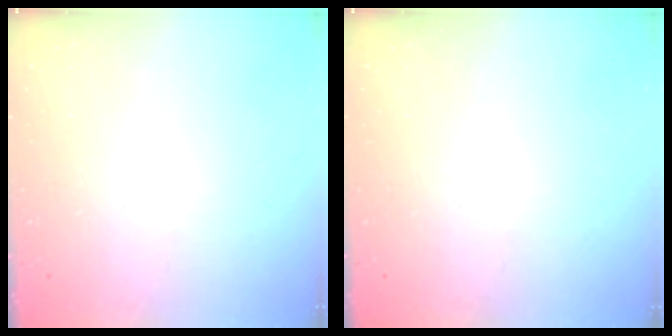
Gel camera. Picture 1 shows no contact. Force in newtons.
{"total": 0.0}